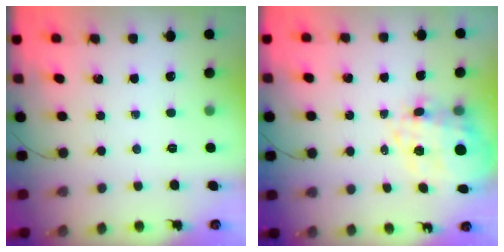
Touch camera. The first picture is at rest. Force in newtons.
{"total": 12.2, "press": 11.9, "slide": 2.8}